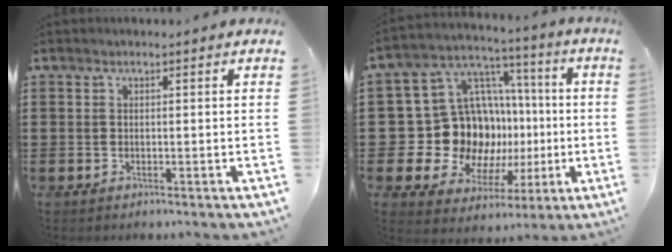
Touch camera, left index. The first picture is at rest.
{"total": 15.0, "force": [-0.7, 14.0, 5.5], "torque": [-0.141, -0.023, 0.015]}